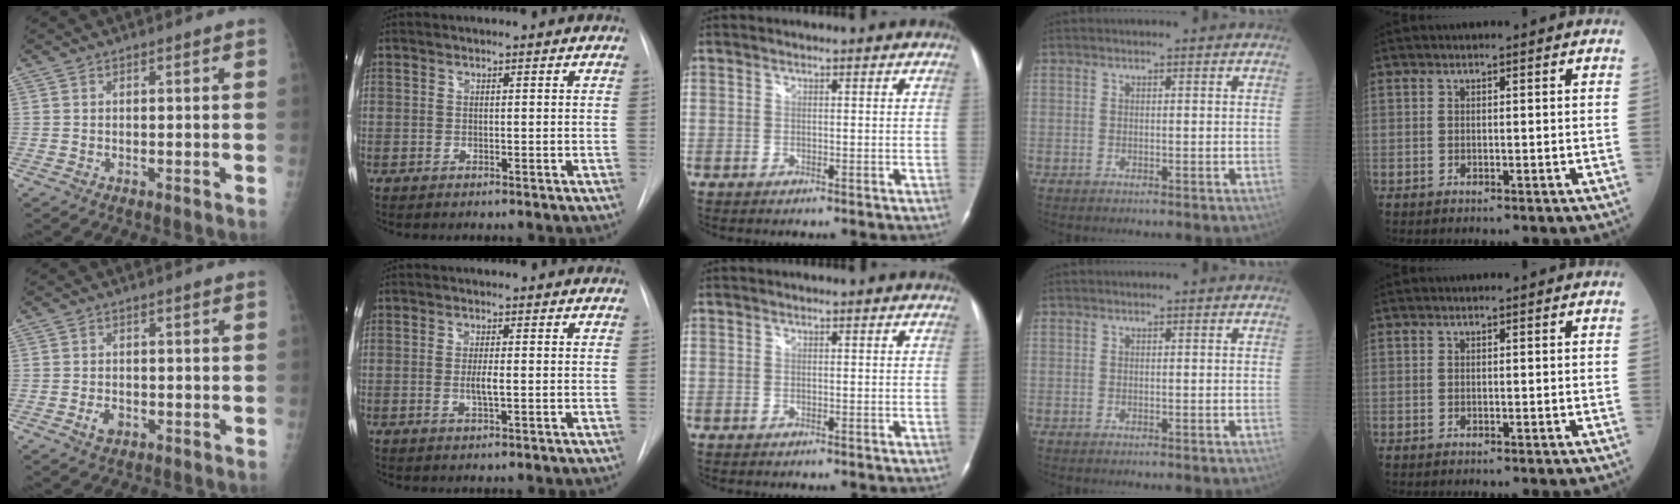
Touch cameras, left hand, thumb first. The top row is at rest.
{"thumb": {"total": 2.1, "force": [-0.8, 1.4, 1.4], "torque": [-0.021, 0.002, -0.009]}, "index": {"total": 2.2, "force": [-1.0, 0.1, 2.0], "torque": [-0.040, -0.010, -0.014]}}